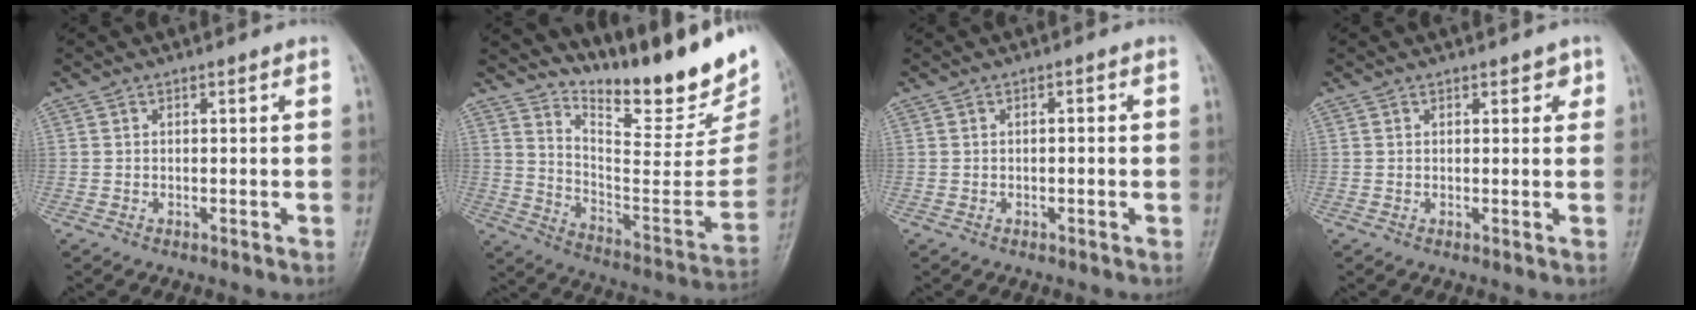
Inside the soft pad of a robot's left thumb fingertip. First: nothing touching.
{"total": 22.8, "force": [18.9, 5.6, 11.5], "torque": [-0.134, -0.138, 0.285]}
{"total": 1.3, "force": [-0.1, 0.6, 1.2], "torque": [-0.017, 0.004, -0.002]}
{"total": 1.9, "force": [1.0, 1.1, 1.2], "torque": [0.000, -0.002, 0.011]}